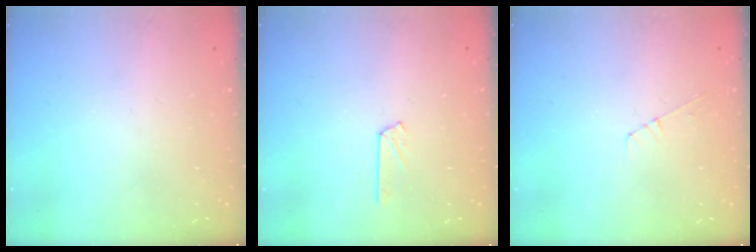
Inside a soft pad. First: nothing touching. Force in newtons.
{"total": 3.5, "press": 3.4, "slide": 0.3}
{"total": 5.3, "press": 5.2, "slide": 0.5}